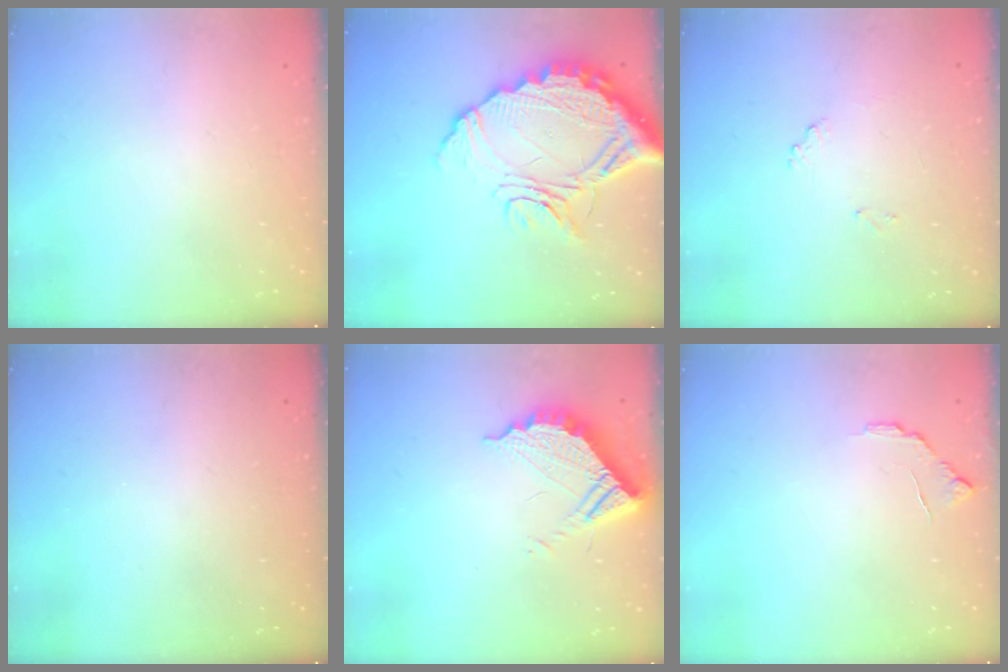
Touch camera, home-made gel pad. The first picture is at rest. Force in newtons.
{"total": 19.6, "press": 19.5, "slide": 1.7}
{"total": 7.2, "press": 7.1, "slide": 0.4}
{"total": 2.9, "press": 2.8, "slide": 0.8}
{"total": 11.0, "press": 11.0, "slide": 0.9}
{"total": 6.3, "press": 6.2, "slide": 0.6}